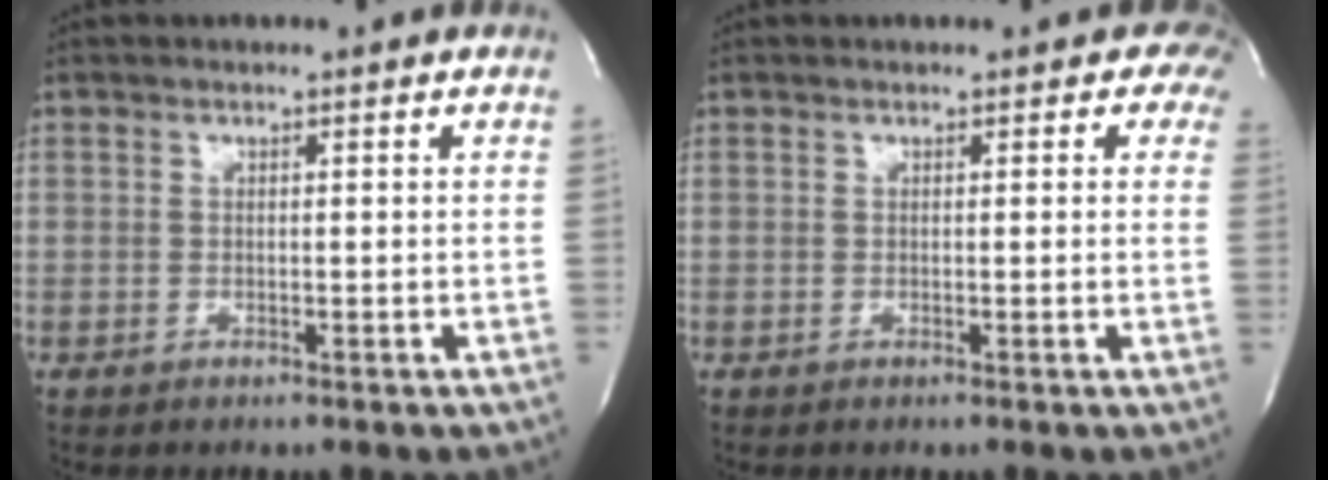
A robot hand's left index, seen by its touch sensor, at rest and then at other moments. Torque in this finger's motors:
{"motor_torque": [0.03, -0.24, 0.38, 0.09]}